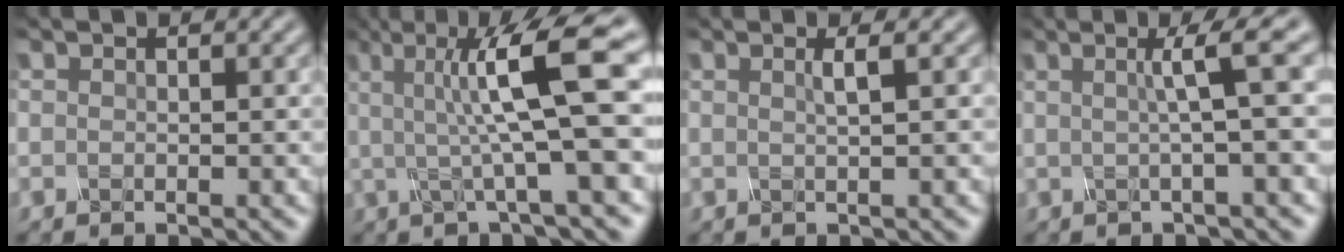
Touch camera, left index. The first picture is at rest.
{"total": 9.1, "force": [1.5, 1.6, 8.8], "torque": [-0.128, 0.010, 0.020]}
{"total": 1.6, "force": [0.4, 0.5, 1.4], "torque": [-0.018, 0.005, 0.002]}
{"total": 4.3, "force": [0.7, 0.5, 4.2], "torque": [-0.062, 0.013, 0.006]}